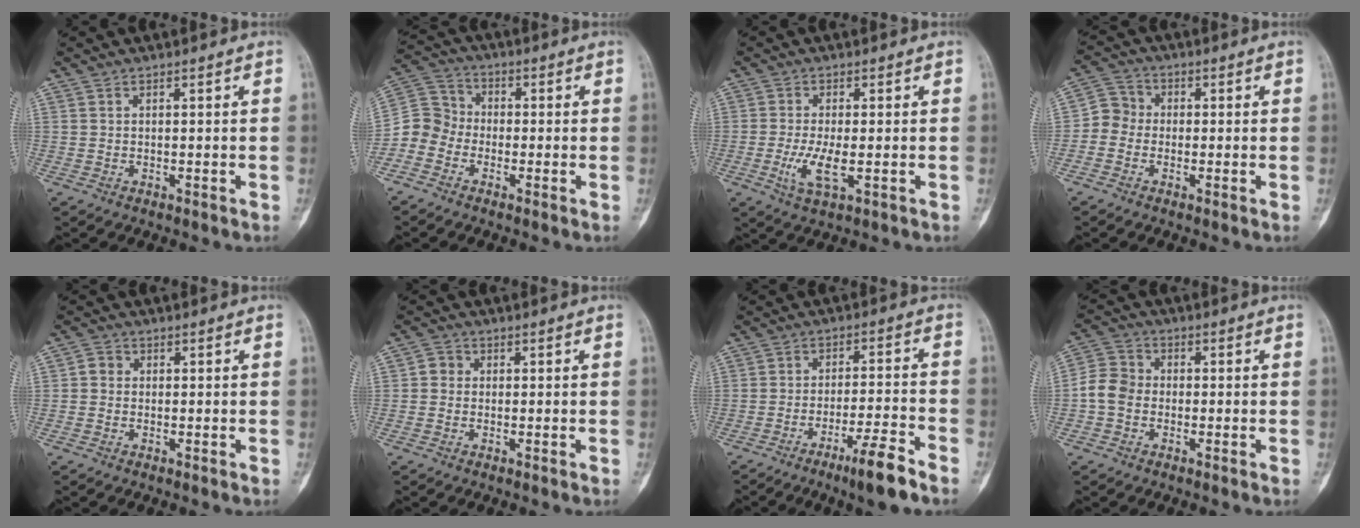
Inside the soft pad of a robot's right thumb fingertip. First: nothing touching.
{"total": 6.8, "force": [-3.1, 5.7, 2.0], "torque": [-0.023, 0.033, -0.077]}
{"total": 5.7, "force": [-1.2, 1.8, 5.2], "torque": [-0.114, -0.012, -0.021]}
{"total": 4.6, "force": [-1.1, 4.2, 1.6], "torque": [-0.012, 0.013, -0.039]}
{"total": 2.0, "force": [-0.1, 1.8, 0.8], "torque": [-0.004, 0.006, -0.008]}
{"total": 2.3, "force": [-0.1, 2.1, 0.9], "torque": [-0.002, 0.007, -0.009]}
{"total": 8.7, "force": [-5.8, 0.5, 6.5], "torque": [-0.118, 0.026, -0.098]}
{"total": 6.0, "force": [-1.3, 5.0, 3.1], "torque": [-0.045, 0.019, -0.040]}